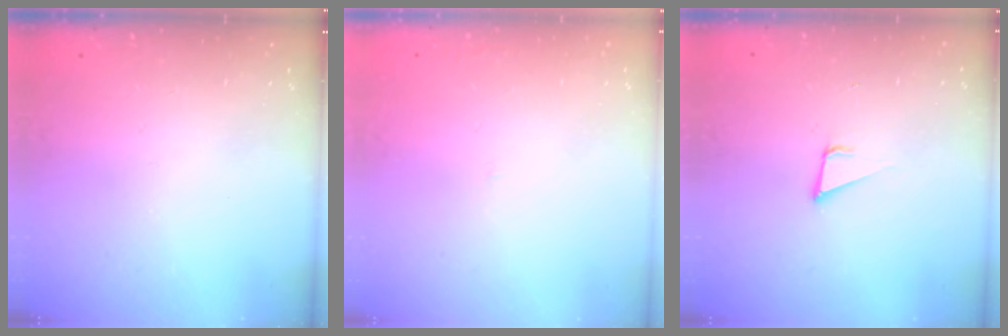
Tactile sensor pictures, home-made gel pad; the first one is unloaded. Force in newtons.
{"total": 0.9, "press": 0.9, "slide": 0.1}
{"total": 3.7, "press": 3.1, "slide": 2.1}